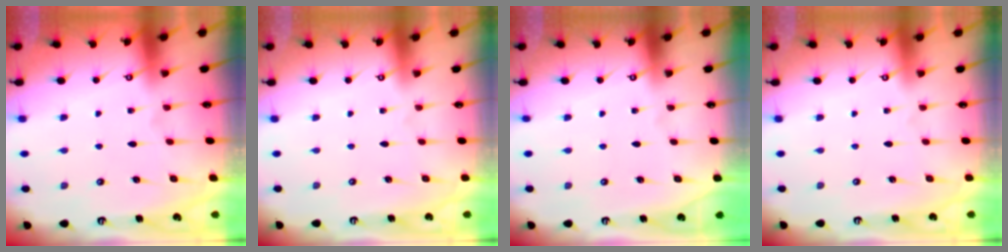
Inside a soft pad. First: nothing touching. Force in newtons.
{"total": 0.0}
{"total": 0.0}
{"total": 0.0}